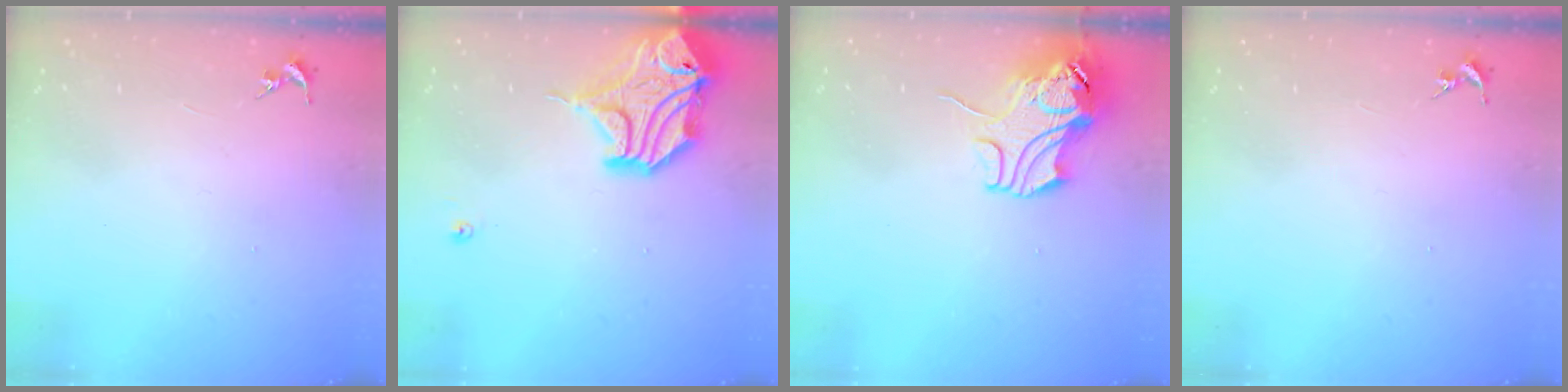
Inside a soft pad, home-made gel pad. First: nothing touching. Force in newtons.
{"total": 18.1, "press": 17.9, "slide": 2.5}
{"total": 11.2, "press": 11.0, "slide": 1.7}
{"total": 0.0}